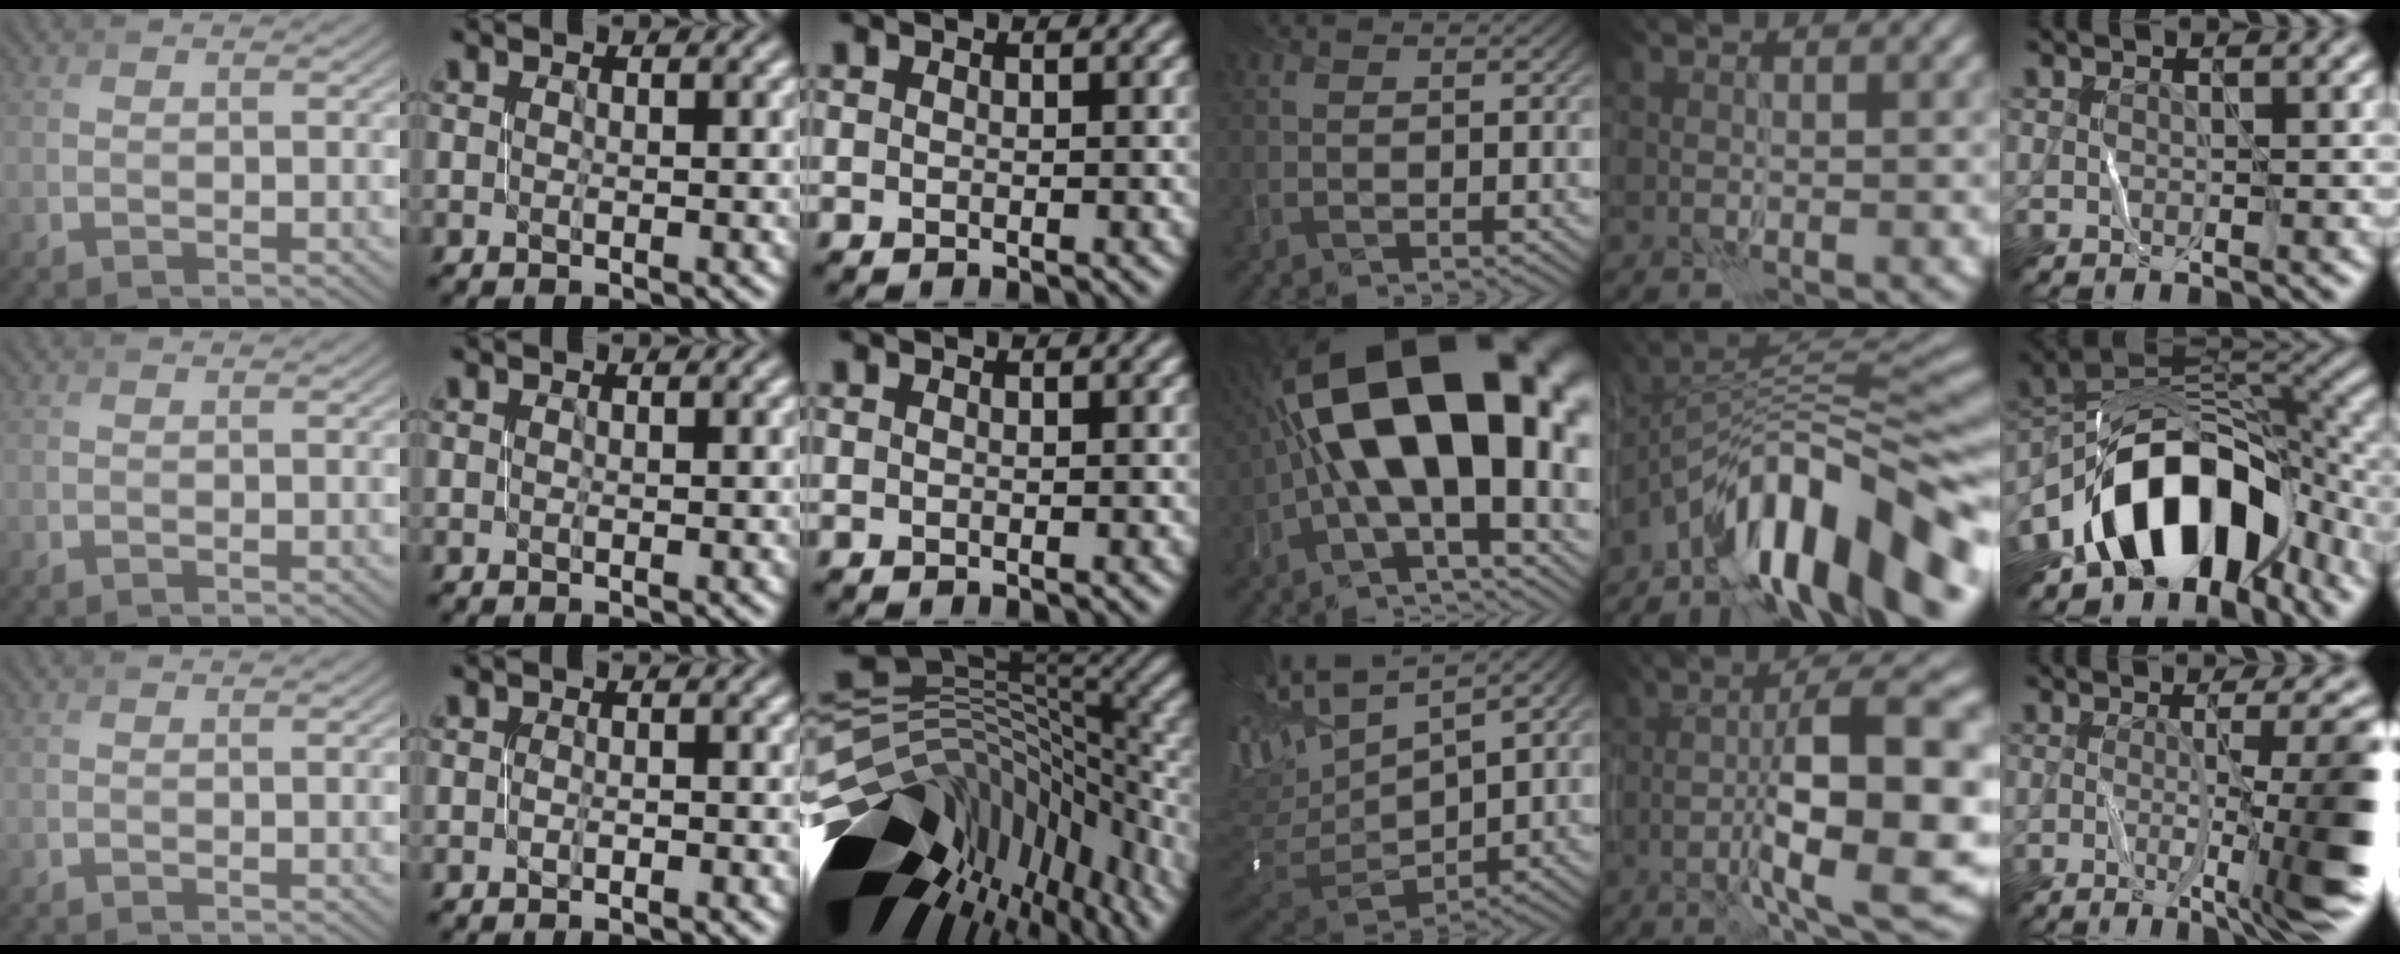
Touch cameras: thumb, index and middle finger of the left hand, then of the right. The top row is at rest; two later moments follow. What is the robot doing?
{"motion": "close", "object": "stapler"}